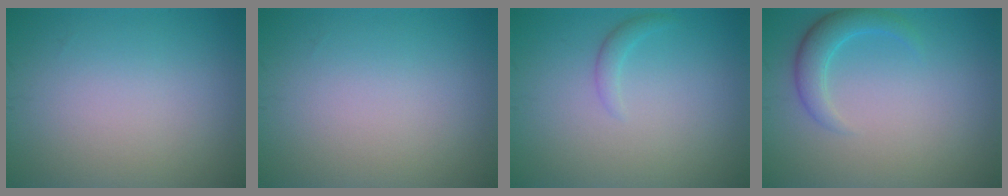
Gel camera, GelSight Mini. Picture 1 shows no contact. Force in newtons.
{"total": 0.0}
{"total": 1.1, "press": 1.1, "slide": 0.1}
{"total": 2.7, "press": 2.7, "slide": 0.1}